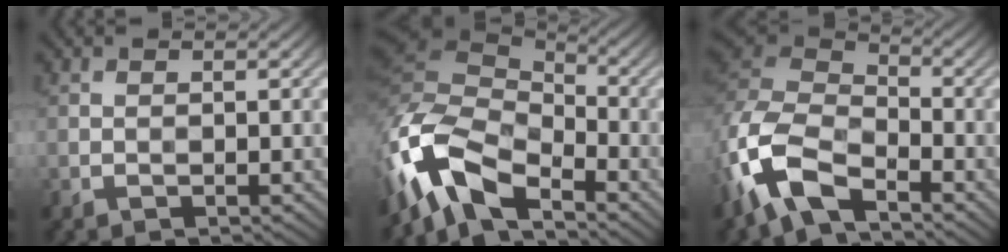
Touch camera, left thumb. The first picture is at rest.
{"total": 12.7, "force": [-7.3, 6.5, 8.1], "torque": [-0.186, -0.008, -0.155]}
{"total": 12.2, "force": [-7.1, 5.9, 7.9], "torque": [-0.186, -0.015, -0.153]}